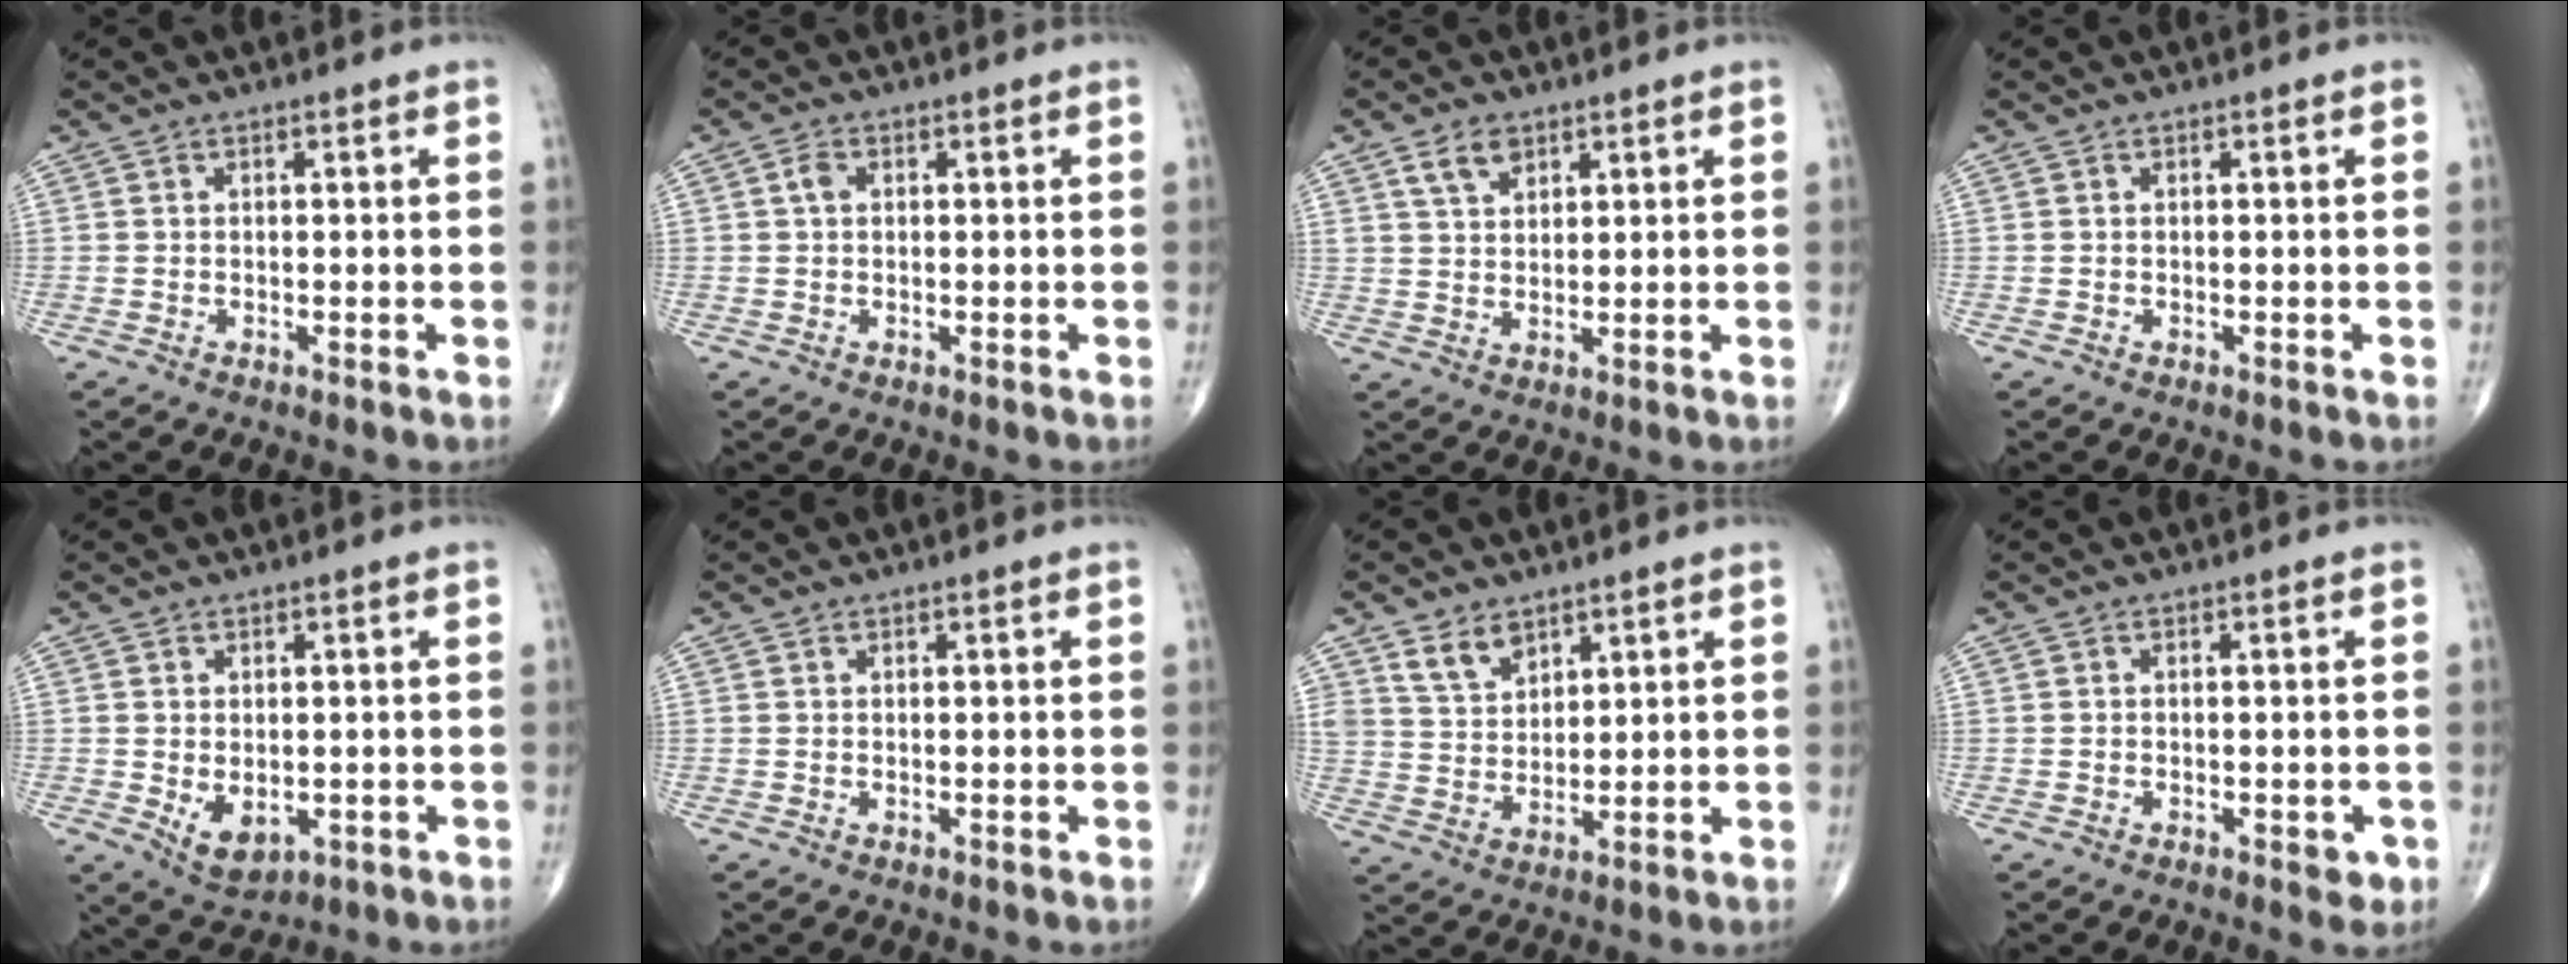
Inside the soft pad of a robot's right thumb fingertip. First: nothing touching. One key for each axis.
{"total": 1.9, "fx": 0.4, "fy": 1.3, "fz": 1.3, "tx": -0.024, "ty": 0.005, "tz": 0.005}
{"total": 4.8, "fx": 2.8, "fy": 2.9, "fz": 2.6, "tx": -0.036, "ty": -0.014, "tz": 0.054}
{"total": 0.0}
{"total": 5.7, "fx": -1.0, "fy": 3.7, "fz": 4.3, "tx": -0.056, "ty": -0.012, "tz": -0.001}
{"total": 0.0}
{"total": 6.3, "fx": 4.2, "fy": 3.9, "fz": 2.6, "tx": -0.027, "ty": -0.031, "tz": 0.087}
{"total": 2.2, "fx": -0.9, "fy": 1.1, "fz": 1.7, "tx": -0.012, "ty": 0.001, "tz": -0.010}